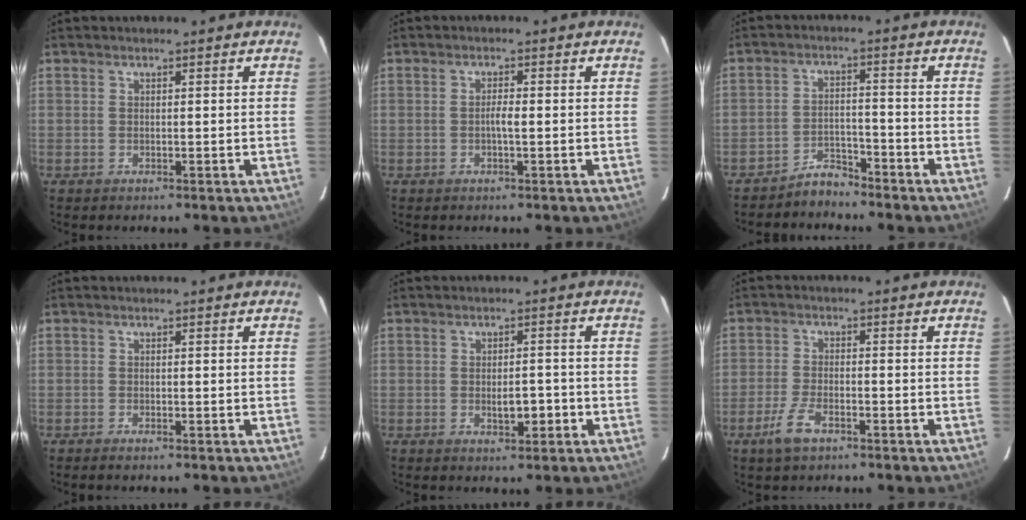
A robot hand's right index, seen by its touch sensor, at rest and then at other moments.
{"total": 1.6, "force": [-0.3, 0.1, 1.6], "torque": [-0.030, 0.002, -0.007]}
{"total": 3.7, "force": [-3.6, 0.9, 0.1], "torque": [0.002, -0.004, -0.062]}
{"total": 1.0, "force": [-0.8, 0.0, 0.6], "torque": [-0.012, -0.002, -0.011]}
{"total": 3.3, "force": [-1.0, 1.3, 2.8], "torque": [-0.046, 0.002, -0.011]}
{"total": 4.4, "force": [-2.7, 1.4, 3.1], "torque": [-0.074, -0.004, -0.047]}